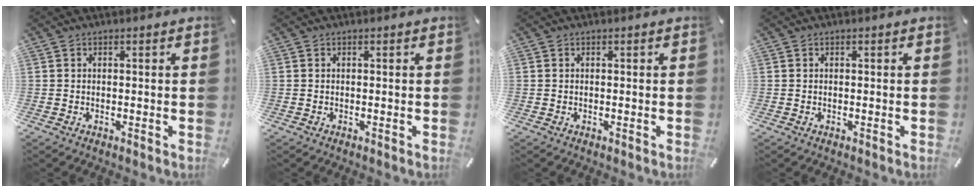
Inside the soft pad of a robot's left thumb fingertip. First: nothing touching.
{"total": 0.0}
{"total": 0.0}
{"total": 0.0}